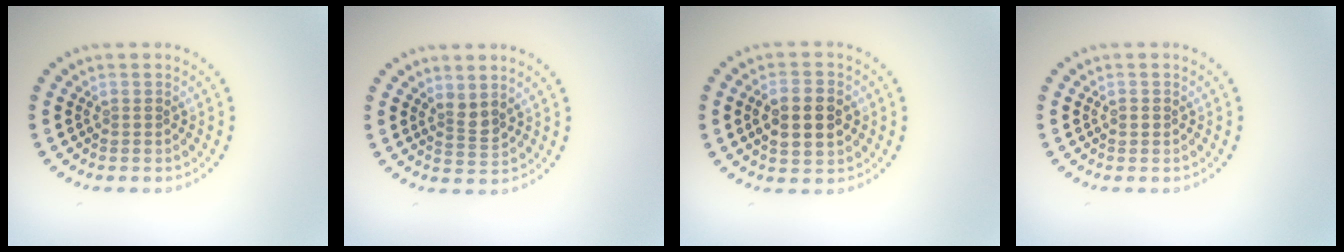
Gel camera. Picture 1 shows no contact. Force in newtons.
{"total": 1.7, "press": 1.2, "slide": 1.2}
{"total": 4.1, "press": 4.0, "slide": 0.4}
{"total": 0.8, "press": 0.8, "slide": 0.1}